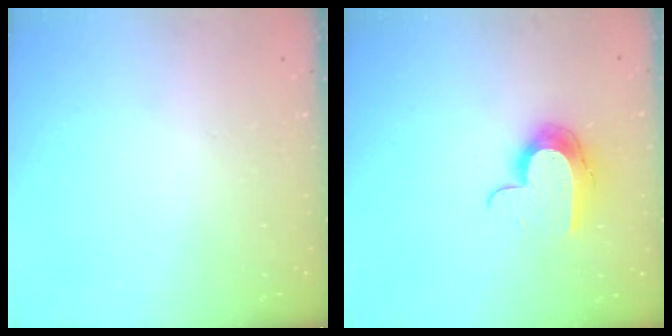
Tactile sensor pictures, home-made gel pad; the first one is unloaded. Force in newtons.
{"total": 11.3, "press": 11.2, "slide": 0.7}